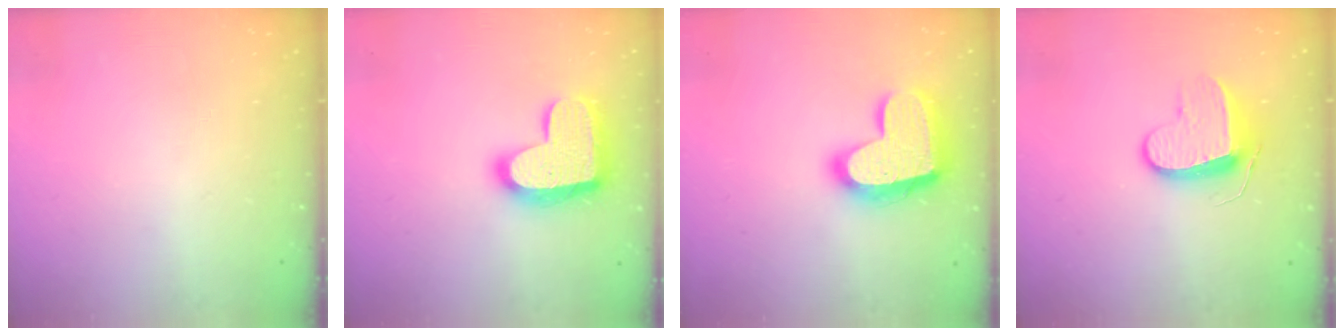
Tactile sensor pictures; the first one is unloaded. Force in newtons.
{"total": 17.7, "press": 17.7, "slide": 1.2}
{"total": 20.3, "press": 20.3, "slide": 1.4}
{"total": 9.4, "press": 9.4, "slide": 0.5}